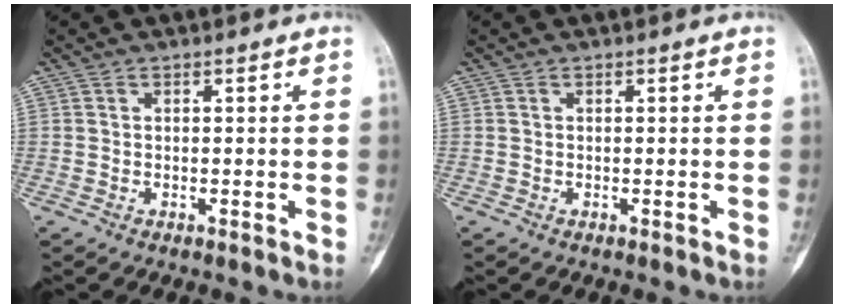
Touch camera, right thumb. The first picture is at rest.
{"total": 0.0}